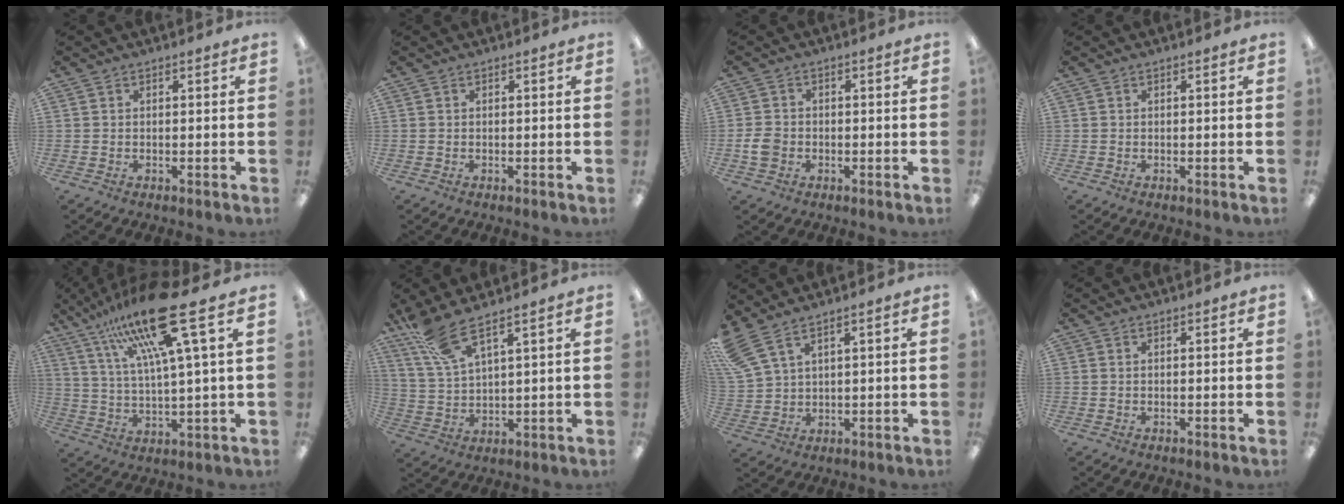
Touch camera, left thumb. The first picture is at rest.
{"total": 0.0}
{"total": 4.1, "force": [-0.9, 3.3, 2.3], "torque": [-0.052, 0.003, -0.019]}
{"total": 0.0}
{"total": 20.3, "force": [12.7, 2.8, 15.7], "torque": [-0.294, -0.053, 0.197]}
{"total": 8.7, "force": [7.0, 1.3, 5.0], "torque": [-0.116, -0.032, 0.130]}
{"total": 7.9, "force": [5.6, 2.9, 4.8], "torque": [-0.110, -0.016, 0.108]}
{"total": 0.0}